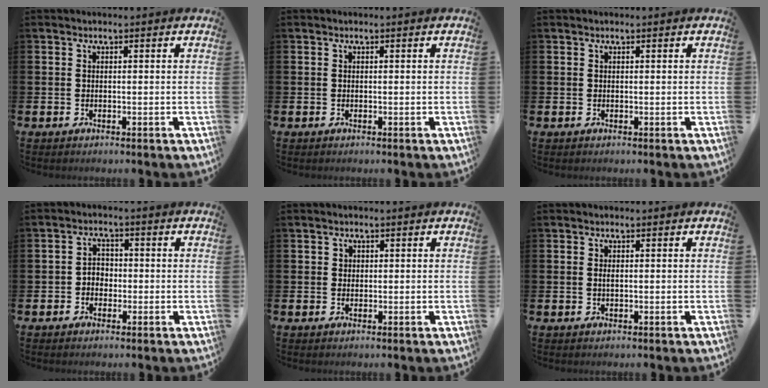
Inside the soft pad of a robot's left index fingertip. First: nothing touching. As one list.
[{"total": 0.0}, {"total": 0.0}, {"total": 2.4, "force": [-0.8, 2.0, 1.0], "torque": [-0.015, 0.005, -0.021]}, {"total": 1.0, "force": [0.5, 0.8, 0.1], "torque": [0.007, 0.003, 0.007]}, {"total": 0.7, "force": [0.1, 0.2, 0.6], "torque": [-0.012, 0.000, 0.001]}]